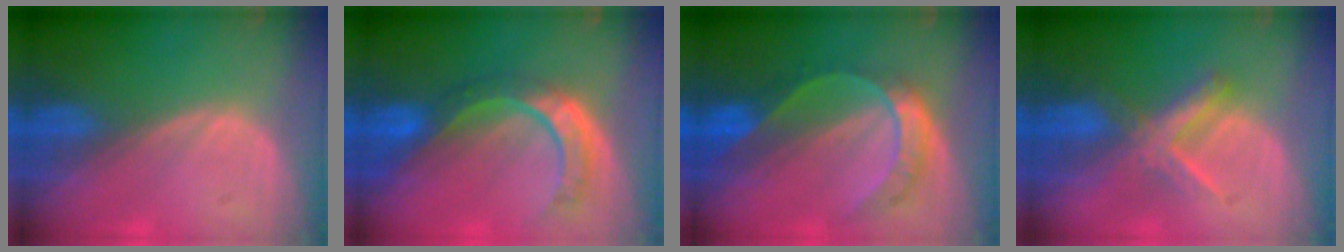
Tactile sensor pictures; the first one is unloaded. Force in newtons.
{"total": 8.7, "press": 7.3, "slide": 4.7}
{"total": 7.7, "press": 6.4, "slide": 4.3}
{"total": 5.5, "press": 5.4, "slide": 0.5}